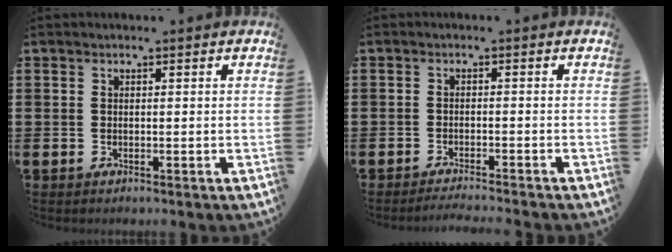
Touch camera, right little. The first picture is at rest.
{"total": 1.3, "force": [-1.3, -0.2, 0.3], "torque": [-0.004, 0.001, -0.025]}